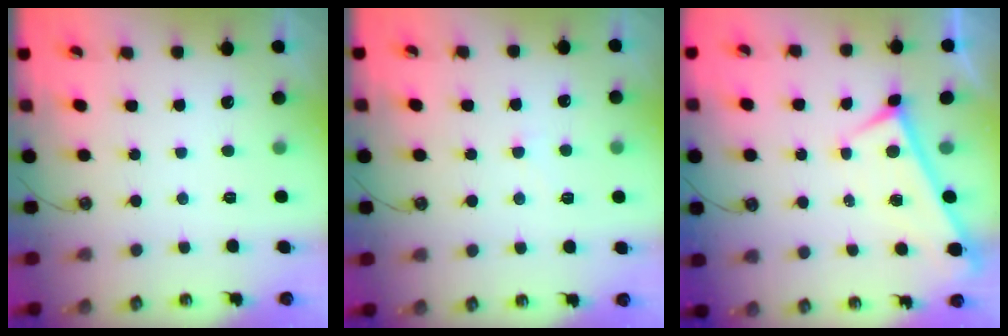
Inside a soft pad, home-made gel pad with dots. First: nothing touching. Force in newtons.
{"total": 4.4, "press": 4.4, "slide": 0.6}
{"total": 0.0}